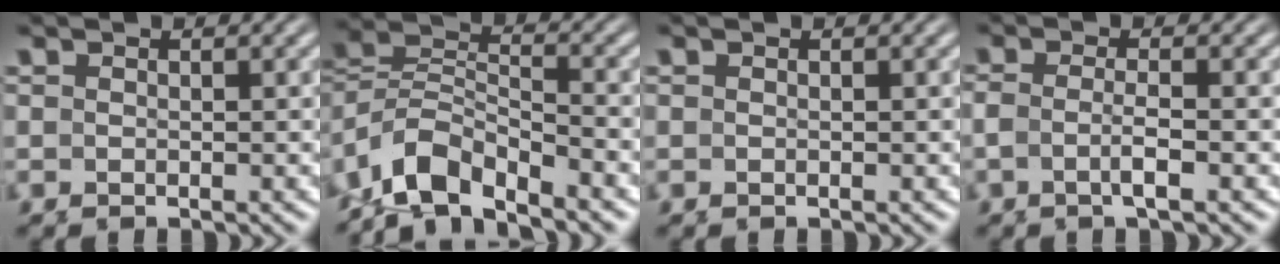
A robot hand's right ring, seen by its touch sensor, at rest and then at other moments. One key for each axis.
{"total": 5.7, "fx": -2.2, "fy": 4.3, "fz": 3.1, "tx": -0.074, "ty": -0.018, "tz": -0.033}
{"total": 0.0}
{"total": 2.0, "fx": -0.4, "fy": 0.7, "fz": 1.8, "tx": -0.041, "ty": -0.003, "tz": -0.005}